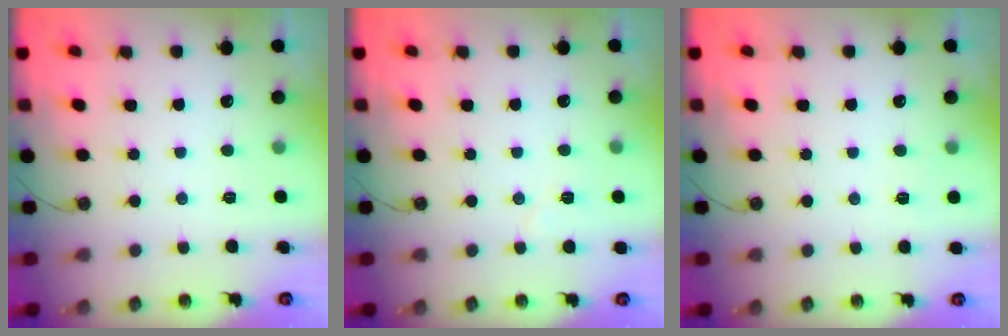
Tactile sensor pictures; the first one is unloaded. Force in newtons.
{"total": 5.3, "press": 5.0, "slide": 1.9}
{"total": 2.1, "press": 2.1, "slide": 0.4}